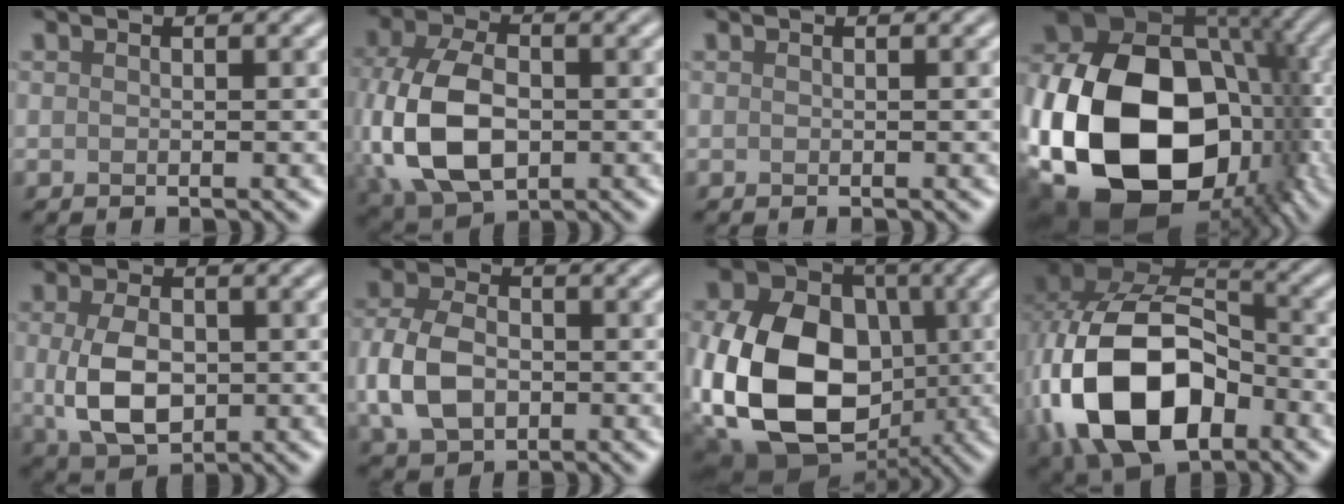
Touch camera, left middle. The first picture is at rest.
{"total": 10.6, "force": [-1.2, 7.1, 7.8], "torque": [-0.201, -0.012, -0.023]}
{"total": 0.0}
{"total": 20.2, "force": [-3.5, 14.1, 14.1], "torque": [-0.285, -0.033, -0.042]}
{"total": 6.0, "force": [-0.4, 3.9, 4.6], "torque": [-0.106, -0.006, -0.004]}
{"total": 6.8, "force": [-1.2, 4.7, 4.7], "torque": [-0.117, 0.000, -0.029]}
{"total": 18.4, "force": [-2.5, 14.4, 11.3], "torque": [-0.235, -0.025, -0.060]}
{"total": 15.5, "force": [-4.0, 9.8, 11.2], "torque": [-0.243, -0.016, -0.080]}